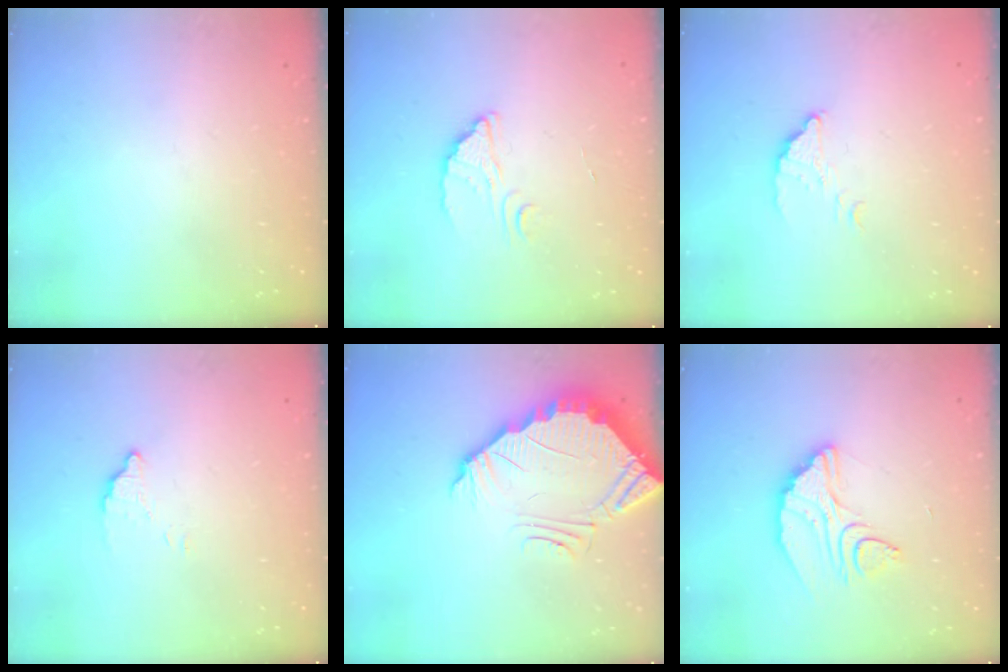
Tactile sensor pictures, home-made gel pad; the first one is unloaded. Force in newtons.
{"total": 2.1, "press": 2.1, "slide": 0.1}
{"total": 2.2, "press": 2.2, "slide": 0.0}
{"total": 2.9, "press": 2.9, "slide": 0.1}
{"total": 4.2, "press": 4.2, "slide": 0.3}
{"total": 10.8, "press": 10.8, "slide": 1.0}